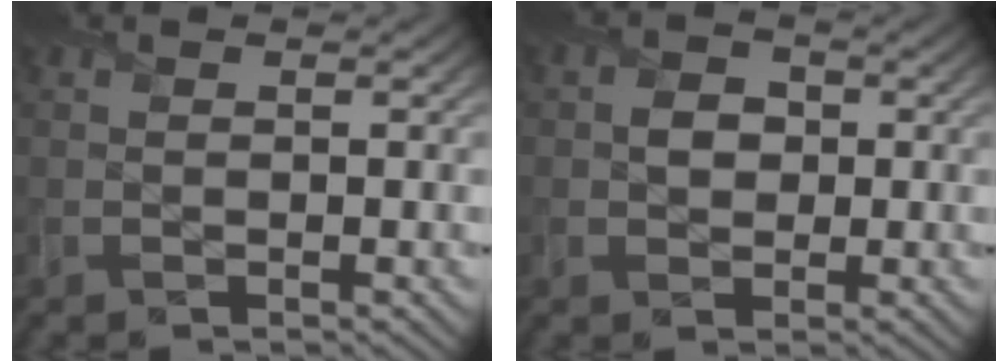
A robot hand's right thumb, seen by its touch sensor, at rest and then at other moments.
{"total": 2.5, "force": [-0.1, 2.2, 1.2], "torque": [-0.025, 0.000, -0.007]}